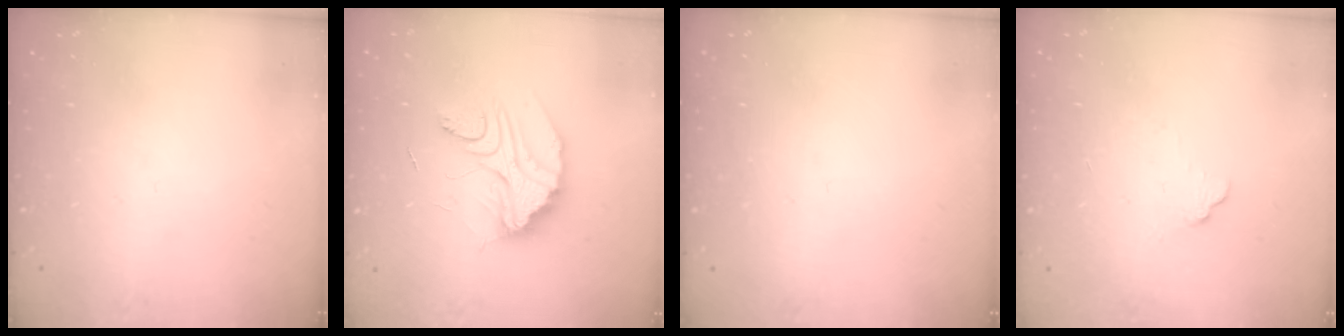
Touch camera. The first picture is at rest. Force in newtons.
{"total": 11.8, "press": 11.8, "slide": 0.8}
{"total": 2.2, "press": 2.2, "slide": 0.1}
{"total": 6.4, "press": 6.4, "slide": 0.4}